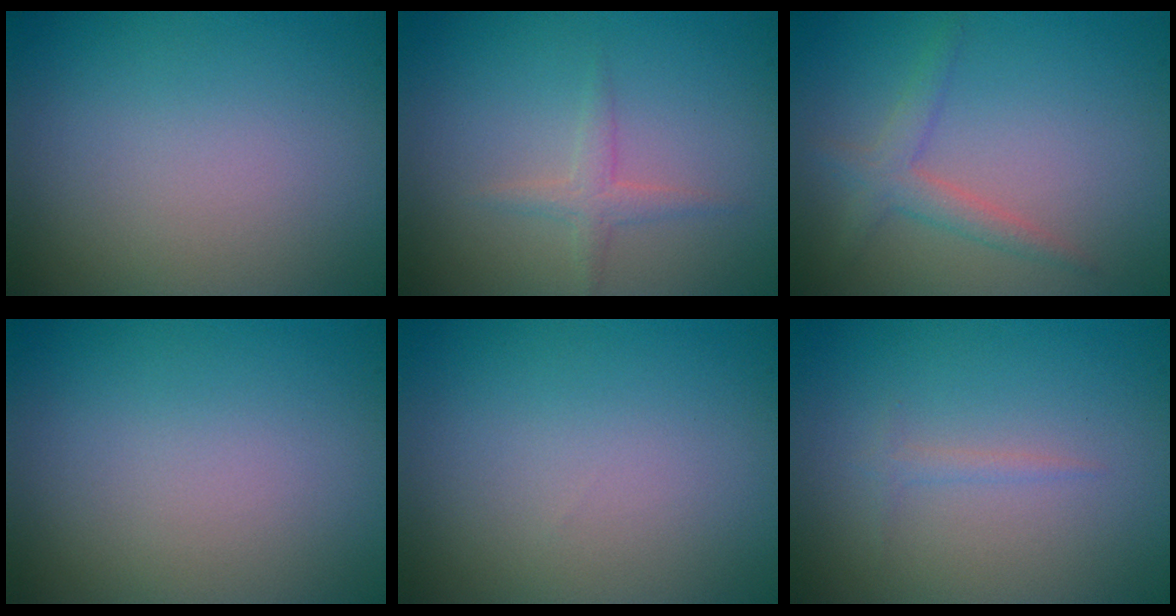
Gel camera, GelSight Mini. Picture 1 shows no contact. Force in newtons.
{"total": 1.4, "press": 1.4, "slide": 0.1}
{"total": 2.1, "press": 2.1, "slide": 0.1}
{"total": 0.0}
{"total": 0.0}
{"total": 0.7, "press": 0.7, "slide": 0.0}